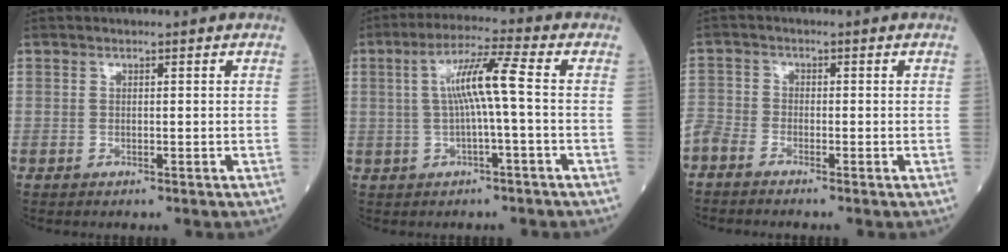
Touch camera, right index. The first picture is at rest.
{"total": 7.5, "force": [0.2, -0.3, 7.5], "torque": [-0.140, 0.016, 0.002]}
{"total": 4.1, "force": [-3.6, 1.5, 1.1], "torque": [-0.025, -0.005, -0.082]}